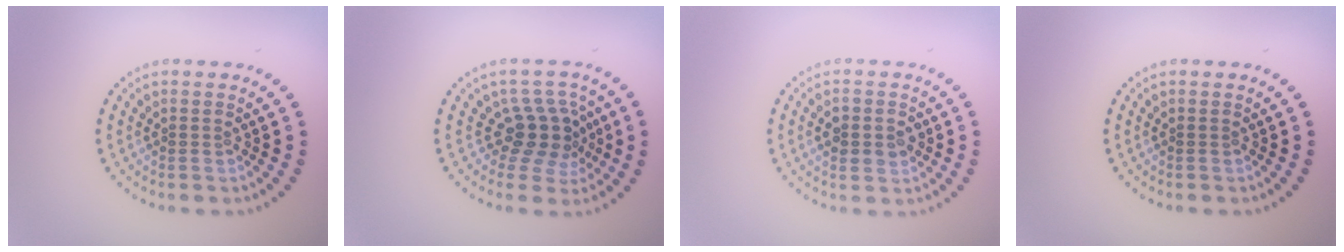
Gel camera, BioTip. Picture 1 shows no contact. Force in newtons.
{"total": 3.7, "press": 2.8, "slide": 2.5}
{"total": 2.5, "press": 2.4, "slide": 0.2}
{"total": 0.0}